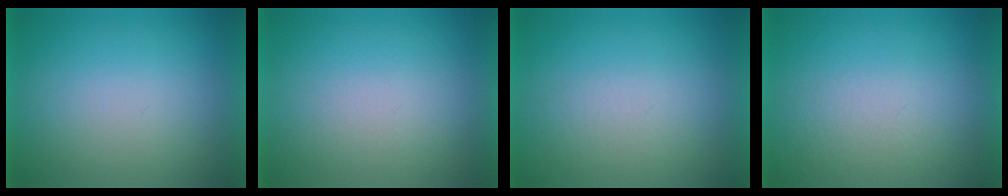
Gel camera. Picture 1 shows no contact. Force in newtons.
{"total": 1.3}
{"total": 5.1}
{"total": 5.1}